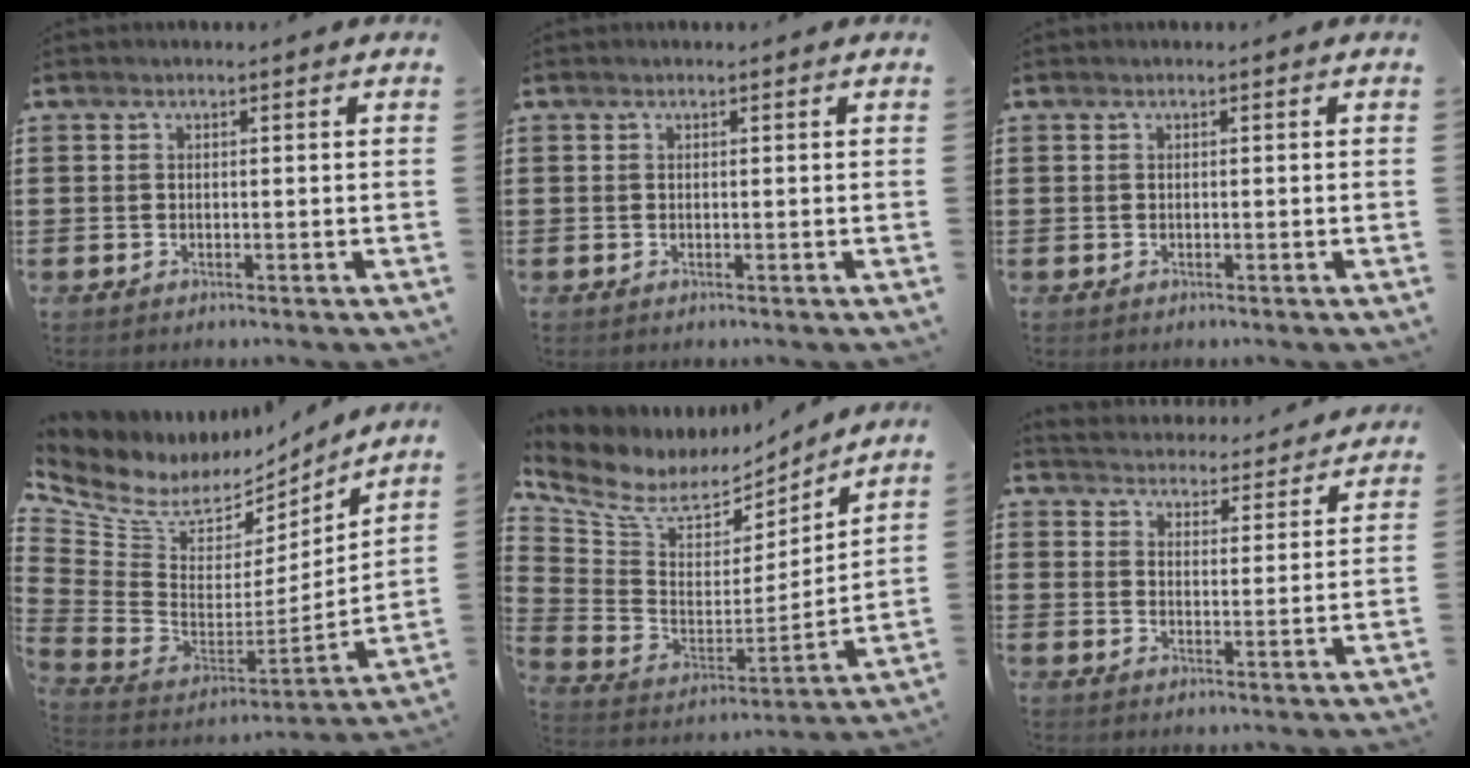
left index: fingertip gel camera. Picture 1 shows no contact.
{"total": 0.0}
{"total": 0.0}
{"total": 6.8, "force": [4.5, 4.6, 2.5], "torque": [-0.091, -0.044, 0.079]}
{"total": 7.2, "force": [5.5, 3.6, 2.9], "torque": [-0.091, -0.041, 0.098]}
{"total": 4.1, "force": [4.1, -0.2, -0.4], "torque": [-0.017, -0.039, 0.067]}